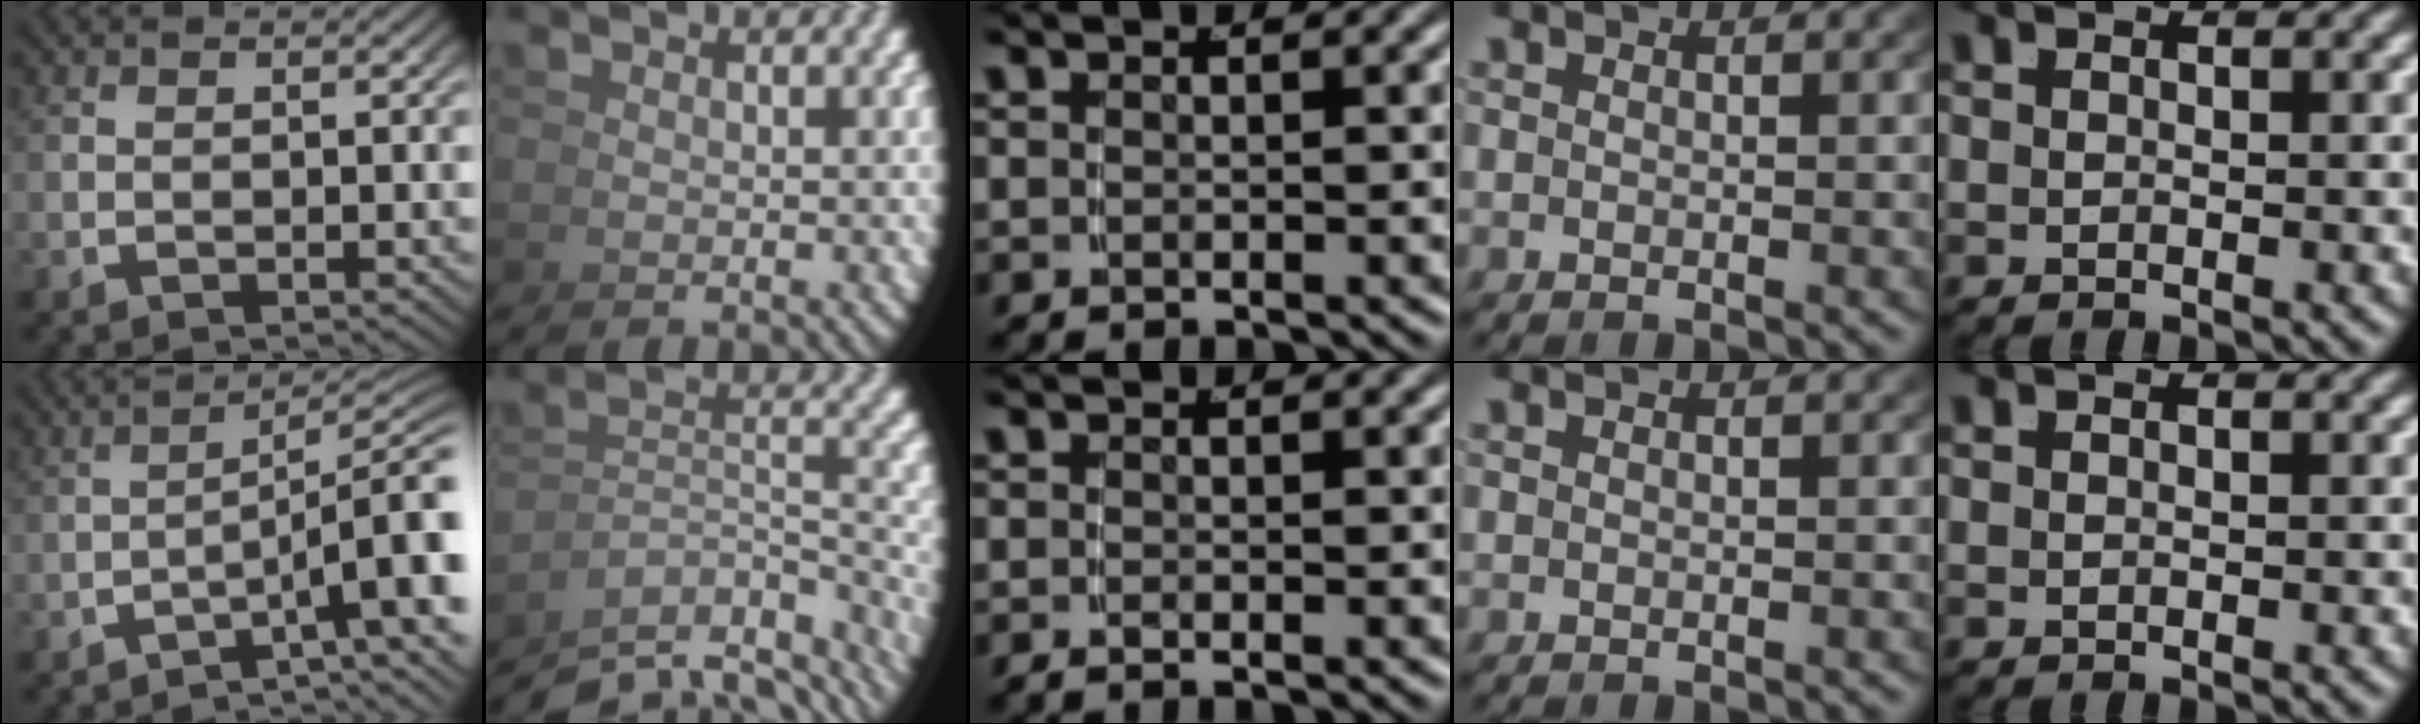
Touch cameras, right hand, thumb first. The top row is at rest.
{"thumb": {"total": 6.6, "force": [-2.1, 3.0, 5.5], "torque": [-0.085, -0.019, -0.028]}, "index": {"total": 8.8, "force": [-6.0, 3.9, 5.3], "torque": [-0.082, -0.034, -0.076]}, "middle": {"total": 0.7, "force": [-0.7, -0.2, 0.2], "torque": [-0.003, -0.005, -0.010]}}